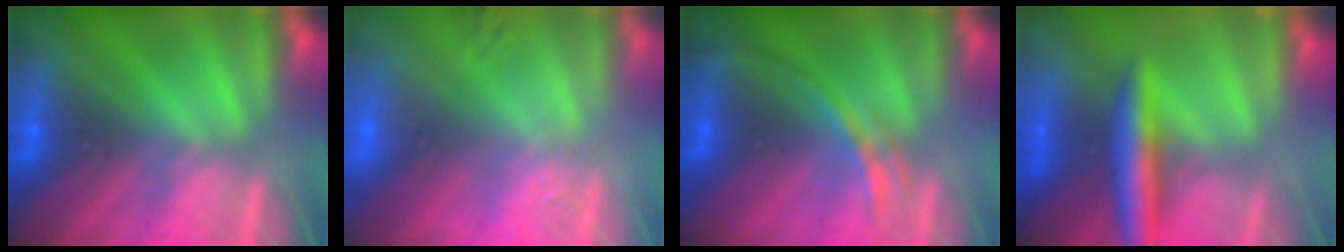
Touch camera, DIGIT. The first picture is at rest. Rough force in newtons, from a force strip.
{"total": 2.6}
{"total": 2.8}
{"total": 6.8}